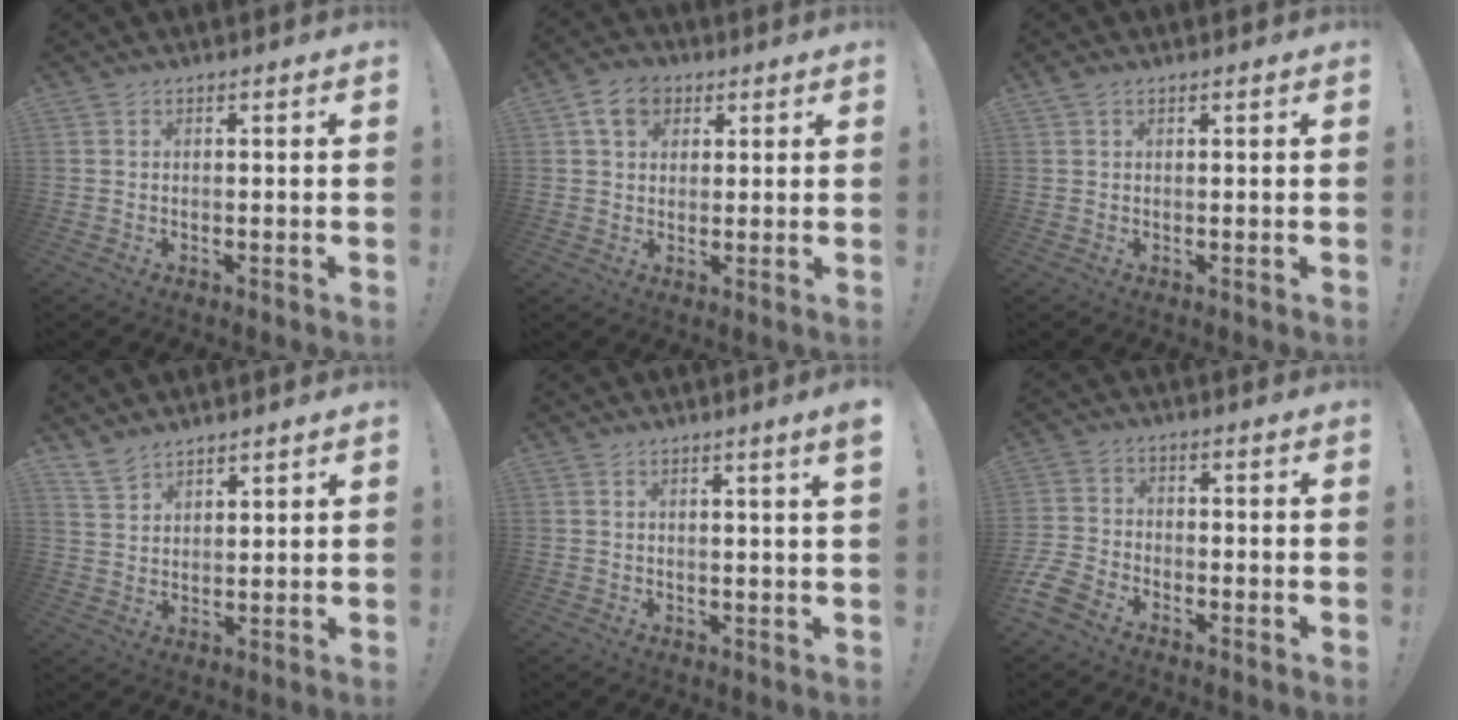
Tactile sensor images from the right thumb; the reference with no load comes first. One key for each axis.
{"total": 7.5, "fx": 3.4, "fy": 5.7, "fz": 3.5, "tx": -0.054, "ty": -0.001, "tz": 0.066}
{"total": 1.1, "fx": 0.6, "fy": 0.5, "fz": 0.7, "tx": -0.016, "ty": 0.003, "tz": 0.010}
{"total": 5.8, "fx": 5.0, "fy": 2.4, "fz": 1.5, "tx": -0.031, "ty": -0.031, "tz": 0.097}
{"total": 2.6, "fx": 1.4, "fy": -0.8, "fz": 2.1, "tx": -0.031, "ty": -0.009, "tz": 0.021}
{"total": 6.8, "fx": -4.8, "fy": 4.0, "fz": 2.7, "tx": -0.077, "ty": 0.017, "tz": -0.089}